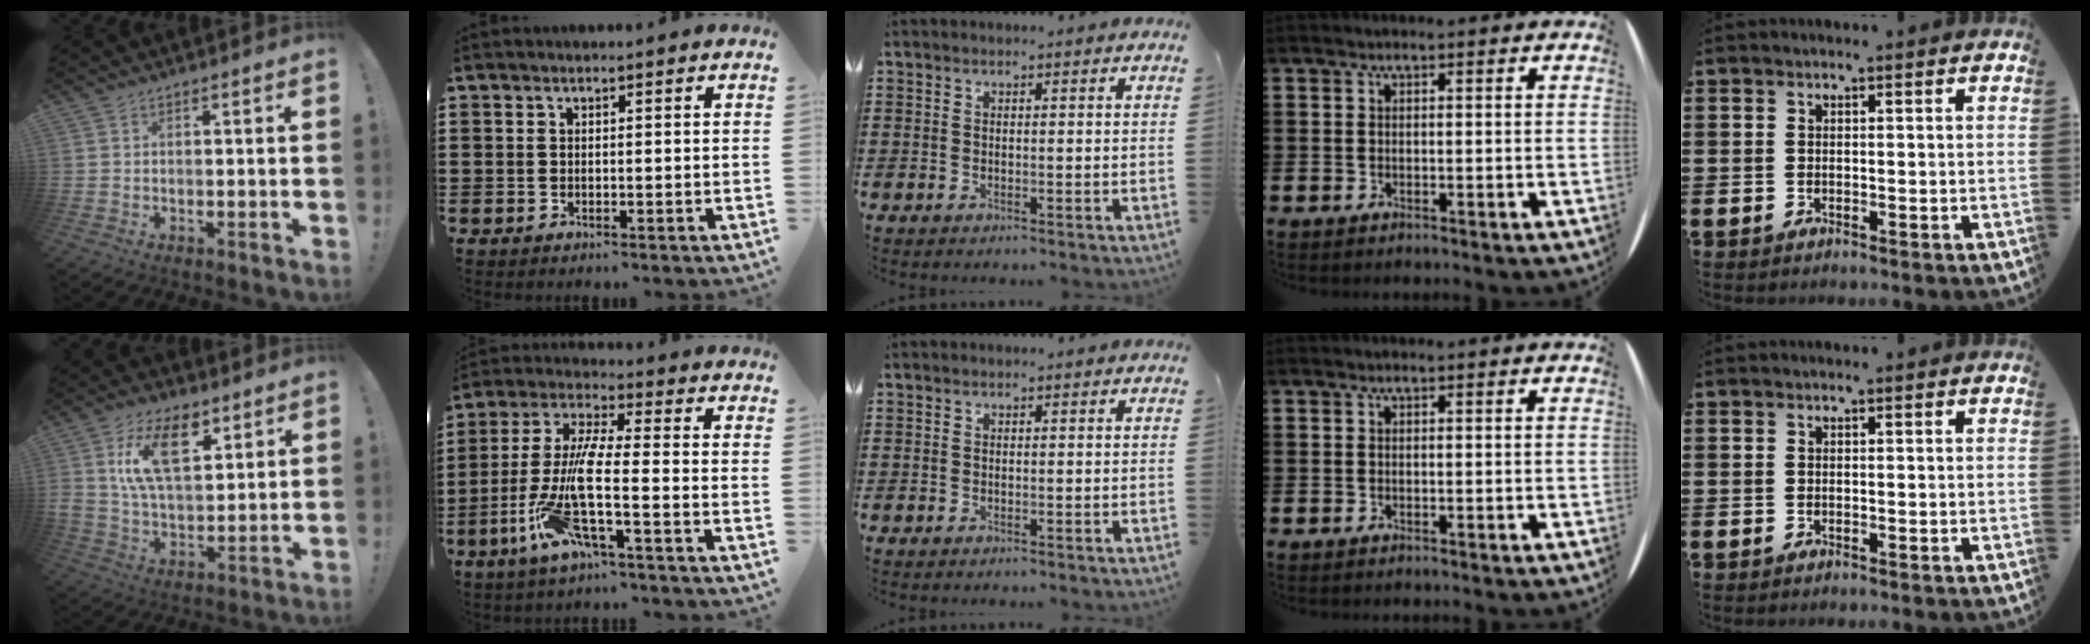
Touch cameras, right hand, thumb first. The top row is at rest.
{"thumb": {"total": 15.4, "force": [7.3, 8.1, 10.9], "torque": [-0.204, -0.019, 0.129]}, "index": {"total": 9.6, "force": [-3.8, 1.3, 8.8], "torque": [-0.199, -0.022, -0.082]}}